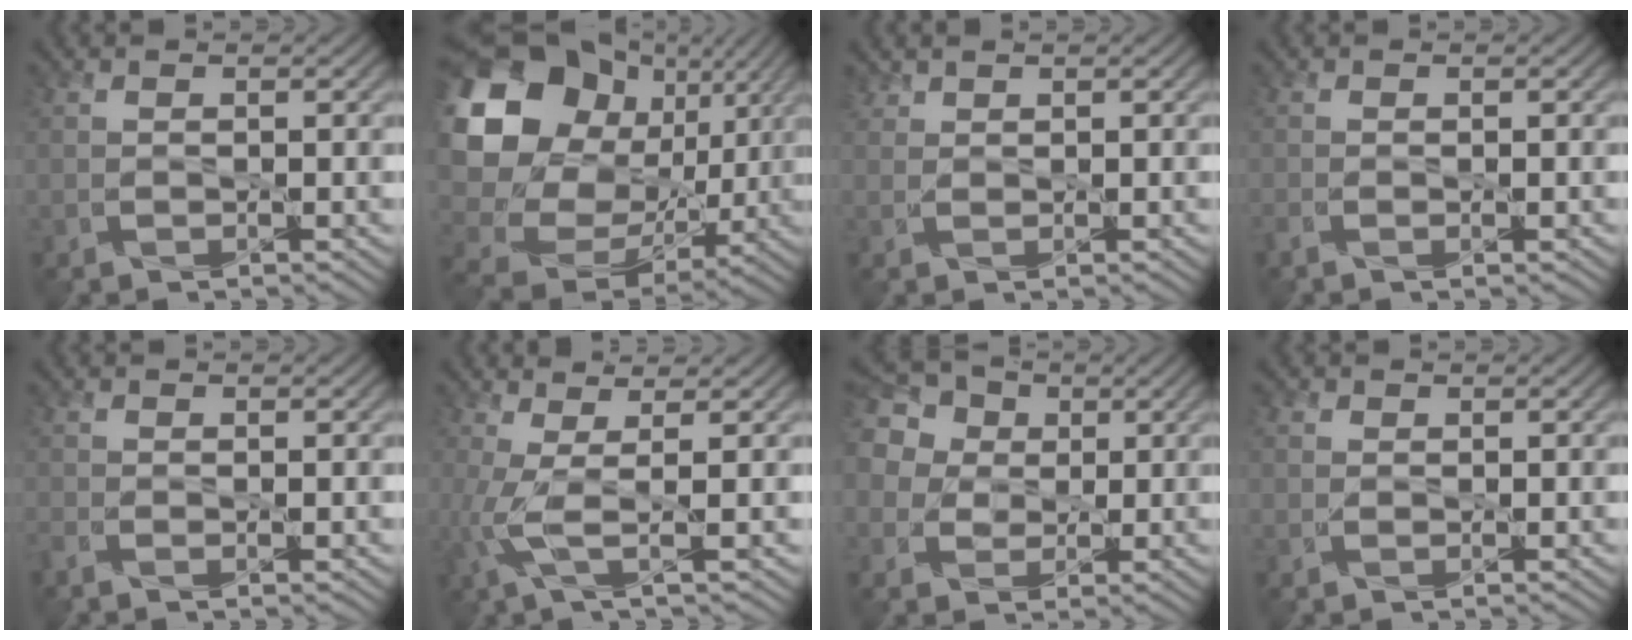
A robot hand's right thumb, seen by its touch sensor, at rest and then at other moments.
{"total": 21.3, "force": [5.0, 17.6, 11.0], "torque": [-0.292, 0.008, 0.111]}
{"total": 1.5, "force": [1.4, 0.6, 0.3], "torque": [-0.012, 0.004, 0.032]}
{"total": 1.6, "force": [-0.9, 0.5, 1.2], "torque": [-0.030, -0.006, -0.020]}
{"total": 1.9, "force": [-1.3, 0.6, 1.3], "torque": [-0.032, -0.008, -0.030]}
{"total": 3.8, "force": [0.1, 0.7, 3.8], "torque": [-0.088, 0.003, -0.002]}
{"total": 12.1, "force": [3.6, 10.2, 5.5], "torque": [-0.181, 0.029, 0.054]}
{"total": 0.8, "force": [0.1, 0.7, 0.2], "torque": [-0.003, -0.004, 0.000]}